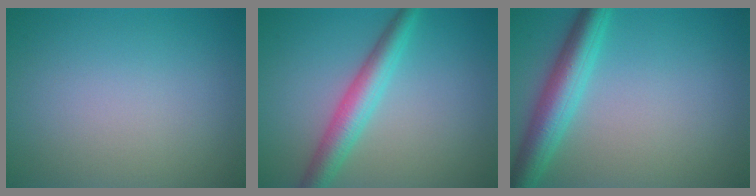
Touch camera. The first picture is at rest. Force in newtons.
{"total": 4.1, "press": 4.1, "slide": 0.1}
{"total": 5.1, "press": 5.1, "slide": 0.1}